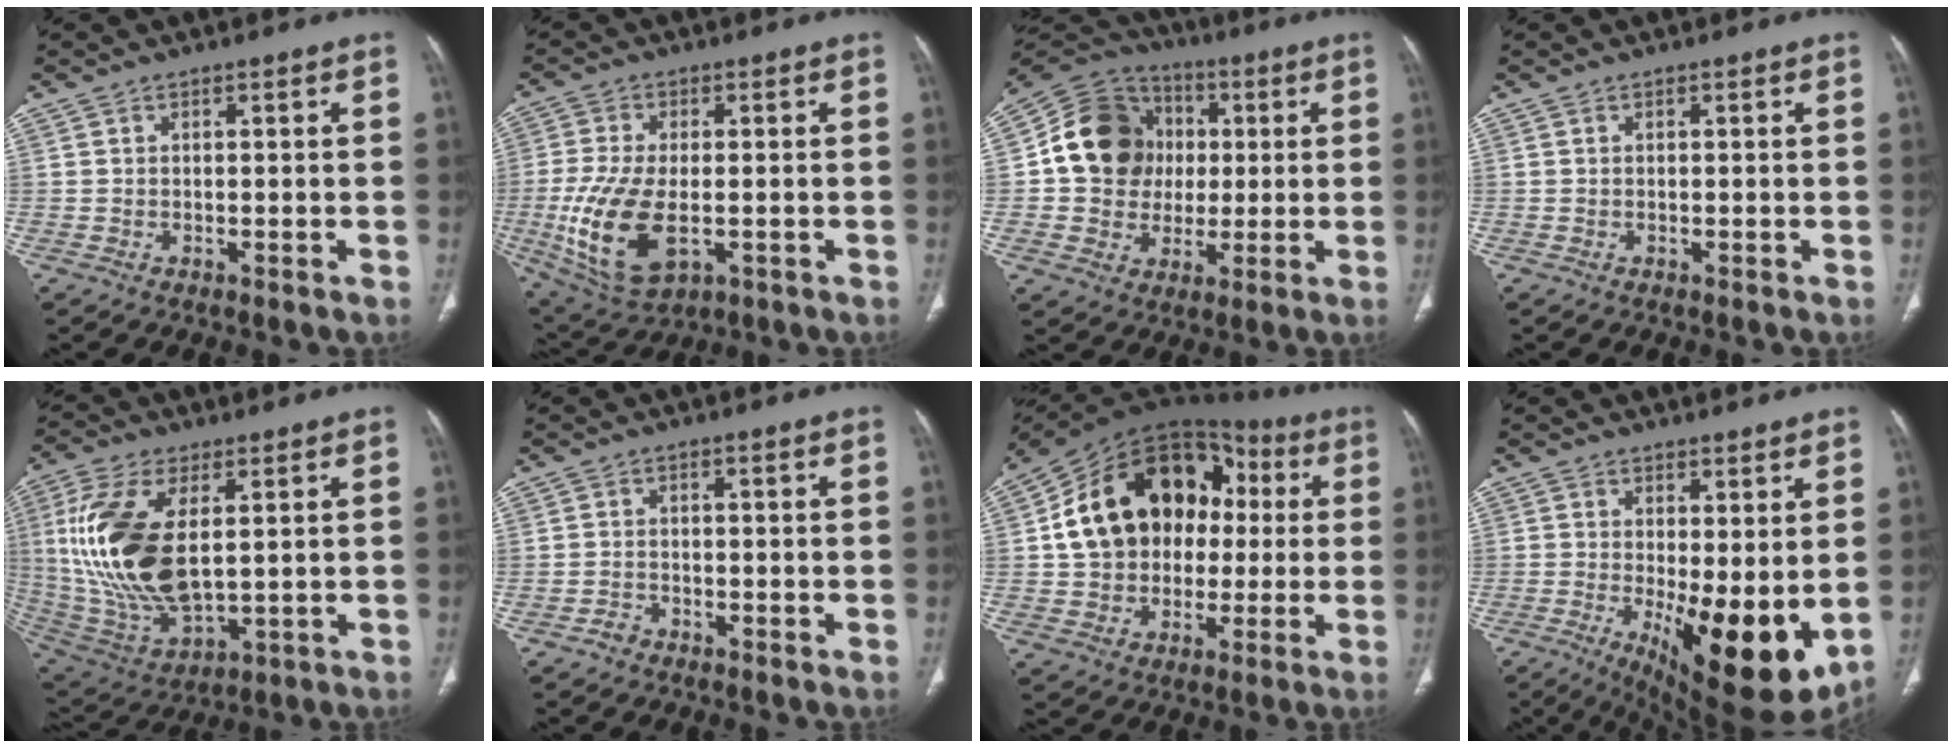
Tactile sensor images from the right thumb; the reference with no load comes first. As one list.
[{"total": 14.2, "force": [-2.8, 7.4, 11.8], "torque": [-0.248, -0.013, -0.036]}, {"total": 15.9, "force": [1.6, 14.0, 7.5], "torque": [-0.102, 0.017, 0.026]}, {"total": 0.0}, {"total": 20.6, "force": [3.2, 10.3, 17.5], "torque": [-0.370, -0.021, 0.071]}, {"total": 1.5, "force": [-1.1, 0.9, 0.2], "torque": [-0.006, 0.007, -0.022]}, {"total": 22.2, "force": [2.0, 16.8, 14.4], "torque": [-0.214, 0.041, 0.036]}, {"total": 14.9, "force": [-1.8, 5.6, 13.7], "torque": [-0.198, -0.036, -0.007]}]